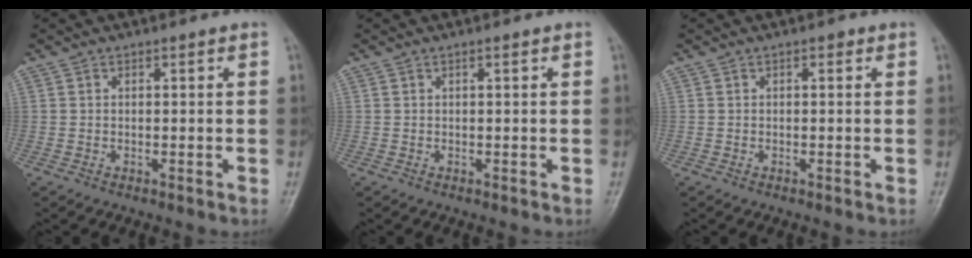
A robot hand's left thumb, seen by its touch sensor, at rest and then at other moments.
{"total": 0.0}
{"total": 0.6, "force": [0.2, 0.4, 0.4], "torque": [-0.001, 0.001, 0.000]}